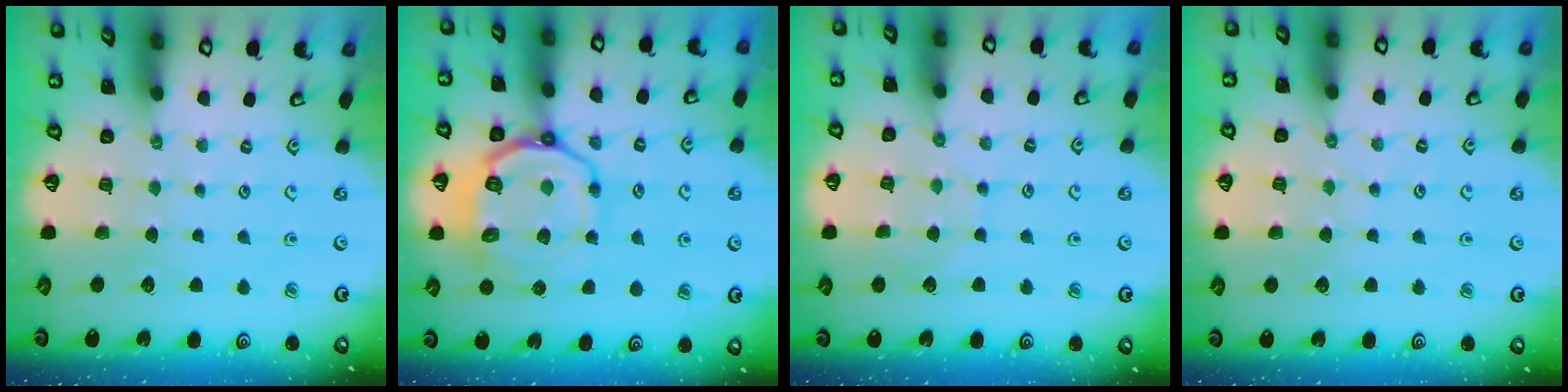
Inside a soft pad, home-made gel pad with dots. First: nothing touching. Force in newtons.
{"total": 13.5, "press": 13.3, "slide": 2.2}
{"total": 5.2, "press": 5.2, "slide": 0.7}
{"total": 2.8, "press": 2.8, "slide": 0.5}